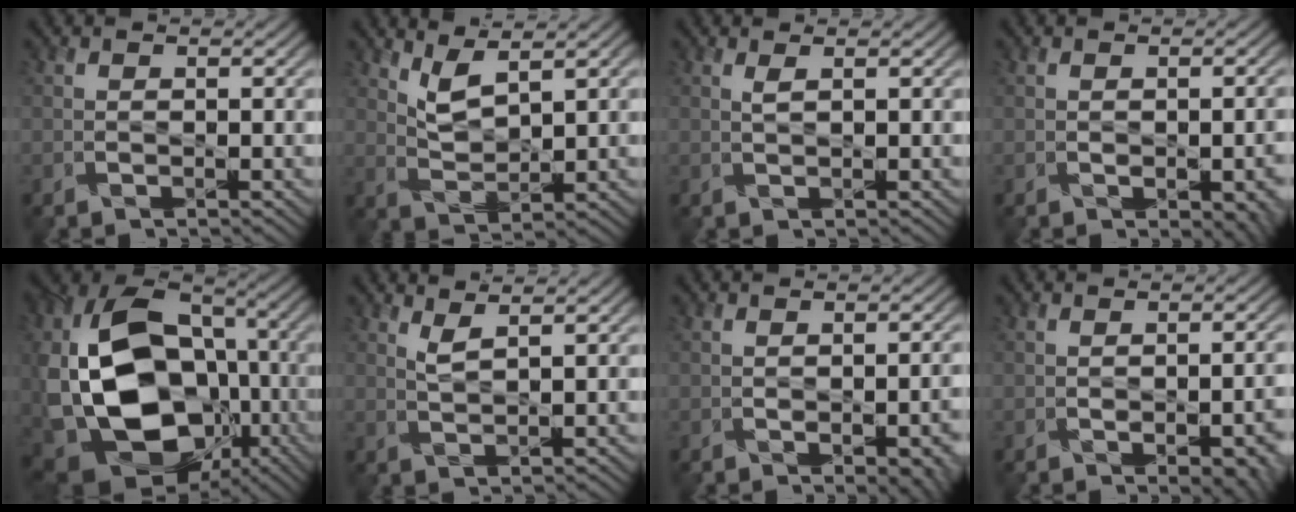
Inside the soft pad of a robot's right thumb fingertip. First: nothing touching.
{"total": 4.2, "force": [3.1, 0.9, 2.6], "torque": [-0.069, -0.001, 0.068]}
{"total": 1.0, "force": [0.7, 0.2, 0.7], "torque": [-0.017, 0.008, 0.010]}
{"total": 5.1, "force": [-1.9, 2.4, 4.1], "torque": [-0.042, -0.009, -0.010]}
{"total": 19.9, "force": [-2.6, 14.5, 13.3], "torque": [-0.305, -0.017, -0.032]}
{"total": 2.1, "force": [1.7, 0.2, 1.3], "torque": [-0.031, 0.005, 0.036]}
{"total": 5.8, "force": [-2.2, 2.6, 4.7], "torque": [-0.049, -0.010, -0.010]}
{"total": 6.6, "force": [-2.5, 3.1, 5.3], "torque": [-0.049, -0.008, -0.010]}